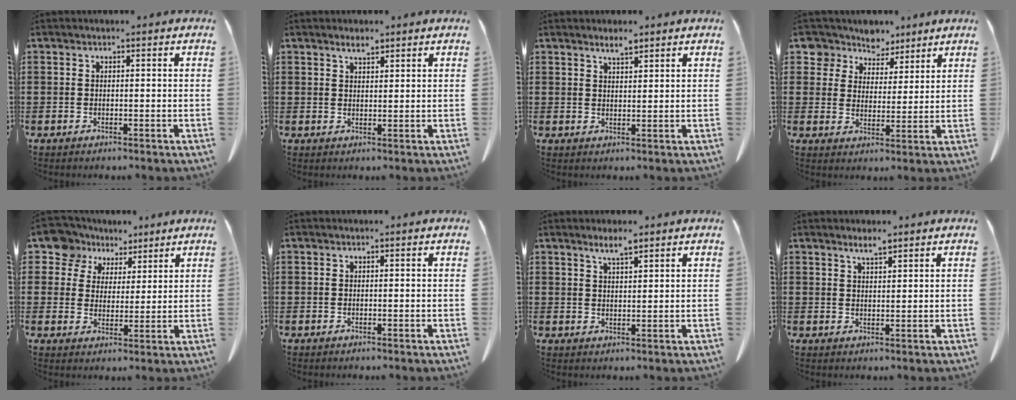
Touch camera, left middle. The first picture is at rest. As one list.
[{"total": 2.0, "force": [1.7, 0.5, 0.9], "torque": [-0.020, -0.001, 0.033]}, {"total": 2.4, "force": [2.0, 0.4, 1.2], "torque": [-0.027, 0.000, 0.038]}, {"total": 6.5, "force": [5.7, 3.2, 0.1], "torque": [-0.042, -0.029, 0.106]}, {"total": 7.6, "force": [5.8, 4.8, 1.2], "torque": [-0.059, -0.014, 0.109]}, {"total": 0.0}, {"total": 3.1, "force": [2.3, 0.4, 2.1], "torque": [-0.044, 0.002, 0.042]}, {"total": 2.5, "force": [2.0, 0.3, 1.4], "torque": [-0.031, 0.000, 0.037]}]